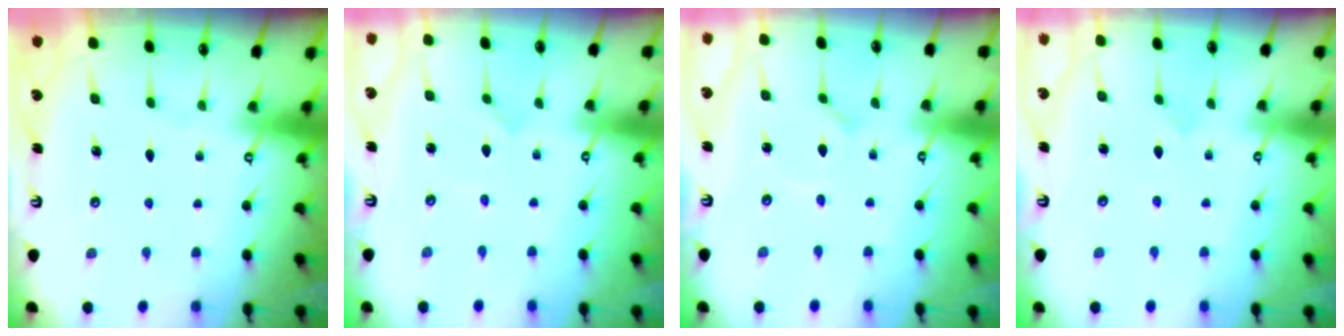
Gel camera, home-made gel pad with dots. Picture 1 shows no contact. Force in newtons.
{"total": 0.0}
{"total": 0.6, "press": 0.6, "slide": 0.1}
{"total": 1.9, "press": 1.9, "slide": 0.1}